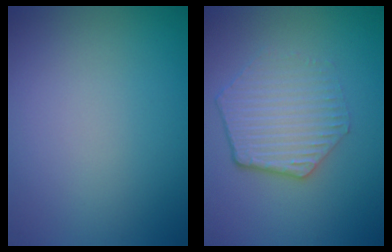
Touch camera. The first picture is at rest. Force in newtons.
{"total": 4.1, "press": 3.3, "slide": 2.5}